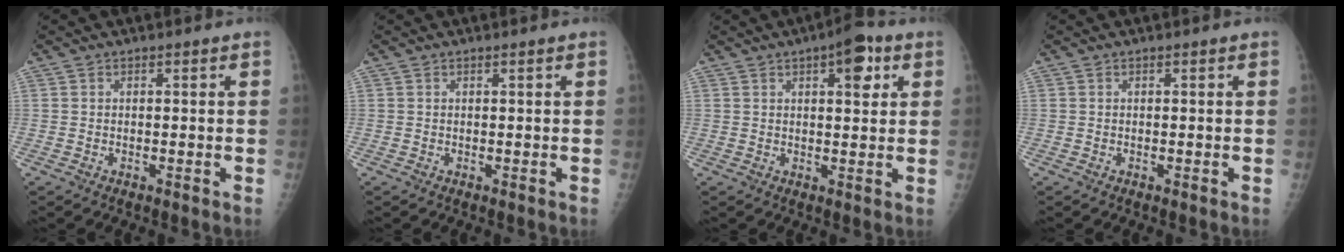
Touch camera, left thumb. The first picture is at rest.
{"total": 0.0}
{"total": 7.1, "force": [3.1, 2.8, 5.7], "torque": [-0.059, -0.006, 0.037]}
{"total": 0.0}